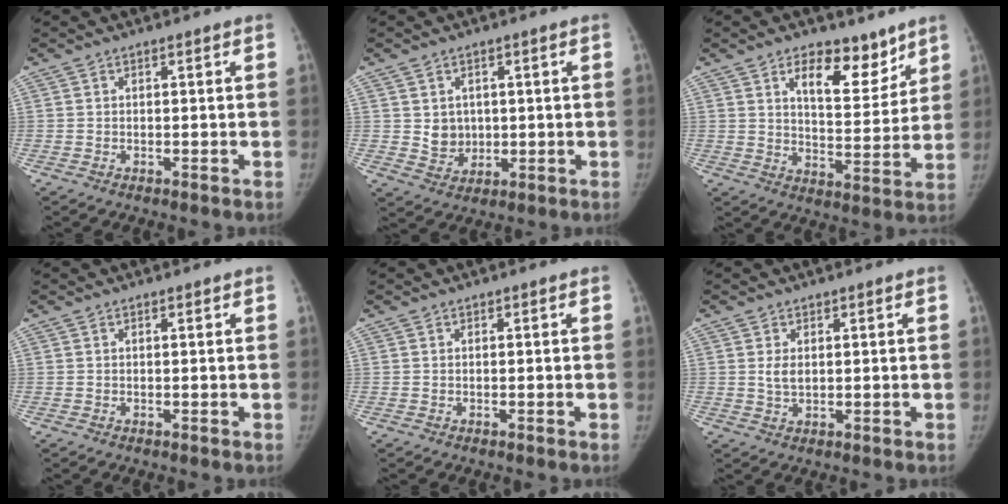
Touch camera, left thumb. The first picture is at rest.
{"total": 5.0, "force": [0.7, 4.4, 2.3], "torque": [-0.014, -0.008, 0.024]}
{"total": 11.3, "force": [7.3, 5.6, 6.5], "torque": [-0.063, -0.052, 0.119]}
{"total": 0.0}
{"total": 0.0}
{"total": 2.6, "force": [0.8, 1.7, 1.8], "torque": [-0.026, -0.008, 0.018]}